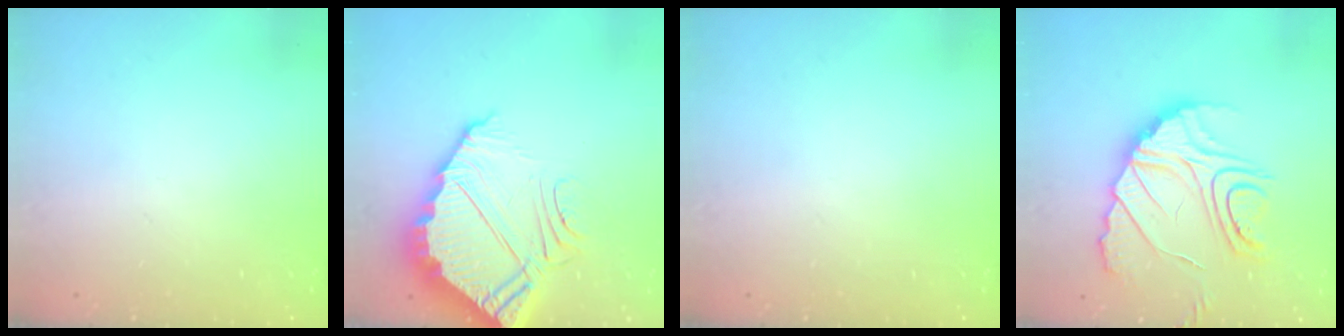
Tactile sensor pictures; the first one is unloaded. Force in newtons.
{"total": 9.3, "press": 9.3, "slide": 0.4}
{"total": 0.0}
{"total": 19.1, "press": 19.0, "slide": 2.0}